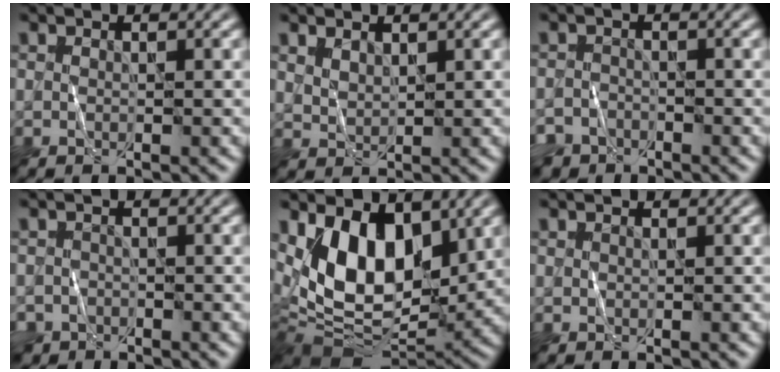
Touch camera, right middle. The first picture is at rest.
{"total": 1.3, "force": [1.1, 0.5, 0.5], "torque": [-0.015, -0.002, 0.029]}
{"total": 3.2, "force": [-2.6, 1.7, 0.1], "torque": [0.014, 0.000, -0.045]}
{"total": 2.1, "force": [-1.6, 1.3, -0.2], "torque": [0.013, 0.002, -0.030]}
{"total": 10.1, "force": [2.4, 6.0, 7.8], "torque": [-0.136, -0.019, 0.042]}
{"total": 0.0}